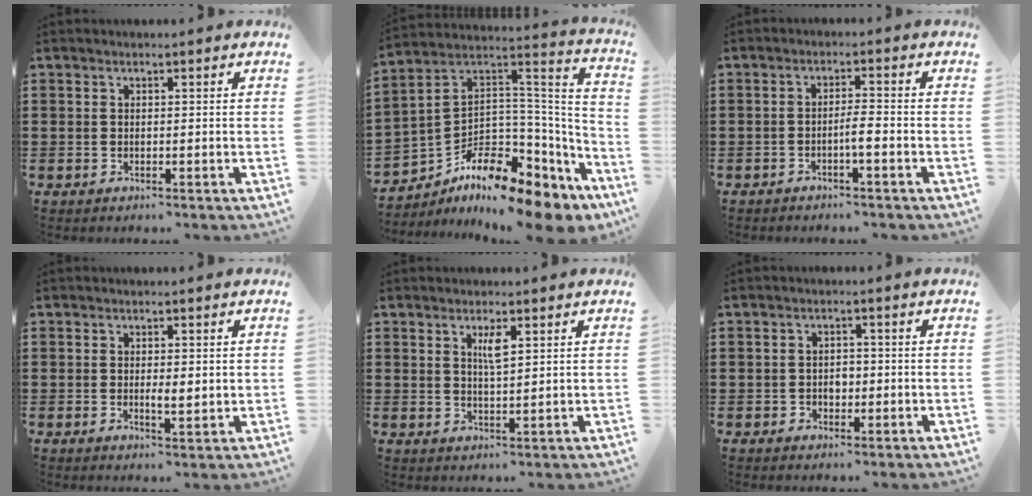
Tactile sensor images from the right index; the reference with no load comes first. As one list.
[{"total": 10.7, "force": [-6.9, 5.1, 6.4], "torque": [-0.126, 0.003, -0.120]}, {"total": 2.8, "force": [-1.4, 0.0, 2.4], "torque": [-0.043, -0.001, -0.025]}, {"total": 2.1, "force": [0.0, 0.7, 2.0], "torque": [-0.038, 0.000, 0.000]}, {"total": 2.7, "force": [1.2, 0.6, 2.4], "torque": [-0.041, 0.000, 0.017]}, {"total": 1.9, "force": [-0.4, 1.6, 0.9], "torque": [-0.021, 0.006, -0.012]}]